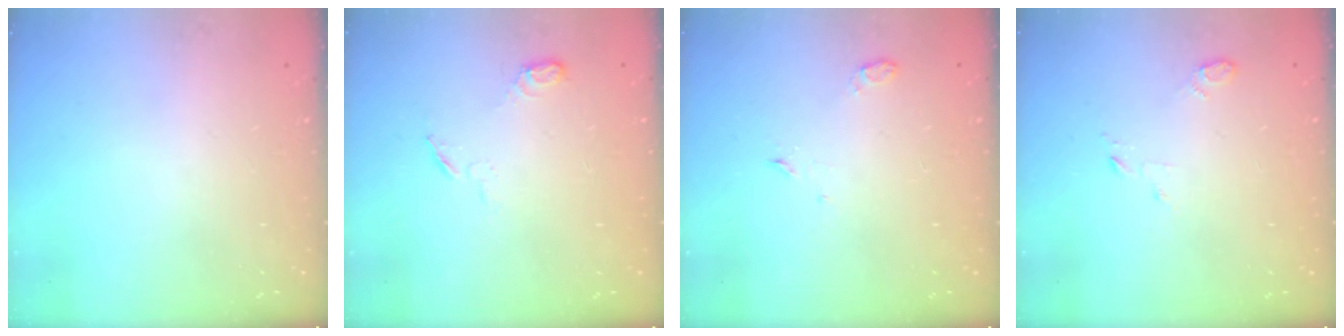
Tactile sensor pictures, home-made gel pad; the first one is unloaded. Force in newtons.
{"total": 4.2, "press": 4.1, "slide": 0.8}
{"total": 3.0, "press": 2.9, "slide": 0.6}
{"total": 3.3, "press": 3.2, "slide": 0.7}